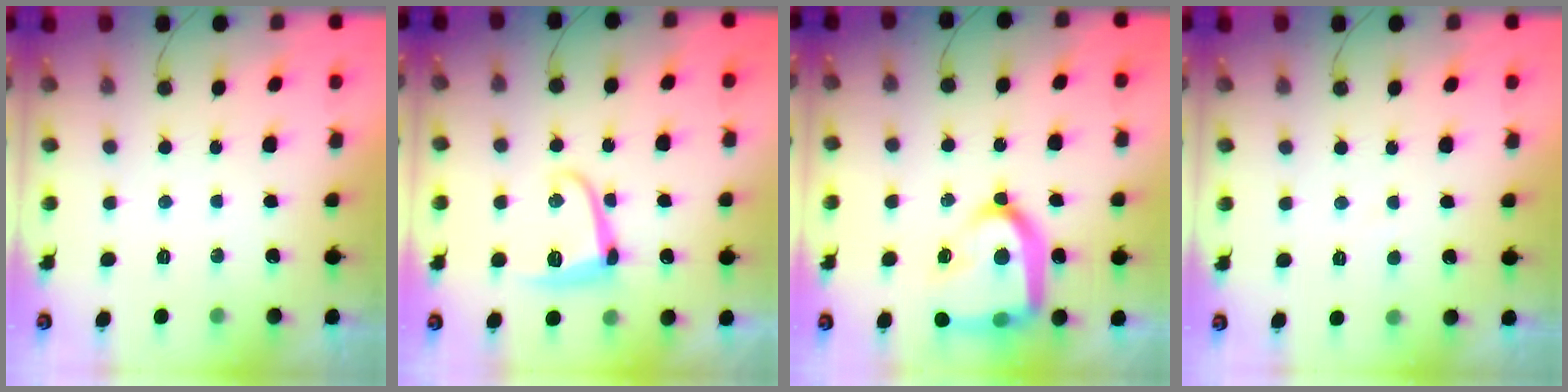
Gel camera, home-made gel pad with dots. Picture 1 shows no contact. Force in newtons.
{"total": 9.9, "press": 9.9, "slide": 0.9}
{"total": 22.5, "press": 22.4, "slide": 2.0}
{"total": 1.7, "press": 1.7, "slide": 0.2}